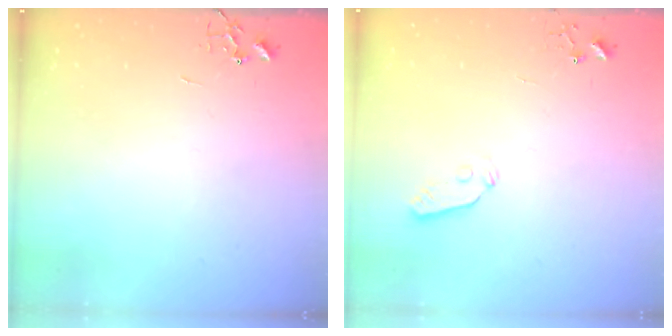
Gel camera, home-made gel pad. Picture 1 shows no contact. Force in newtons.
{"total": 3.6, "press": 3.6, "slide": 0.5}